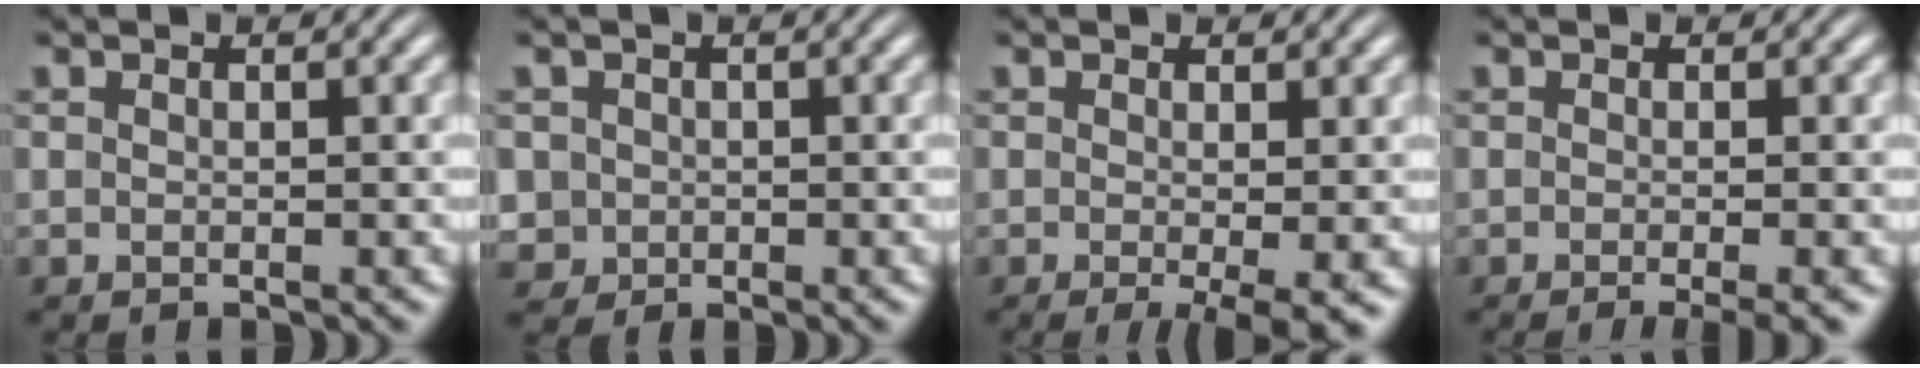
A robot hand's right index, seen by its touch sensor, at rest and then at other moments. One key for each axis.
{"total": 4.8, "fx": -0.8, "fy": 4.5, "fz": 1.5, "tx": -0.052, "ty": -0.030, "tz": -0.003}
{"total": 4.3, "fx": -2.5, "fy": 0.8, "fz": 3.4, "tx": -0.044, "ty": -0.021, "tz": -0.028}
{"total": 3.4, "fx": -2.4, "fy": 0.6, "fz": 2.3, "tx": -0.028, "ty": -0.009, "tz": -0.033}